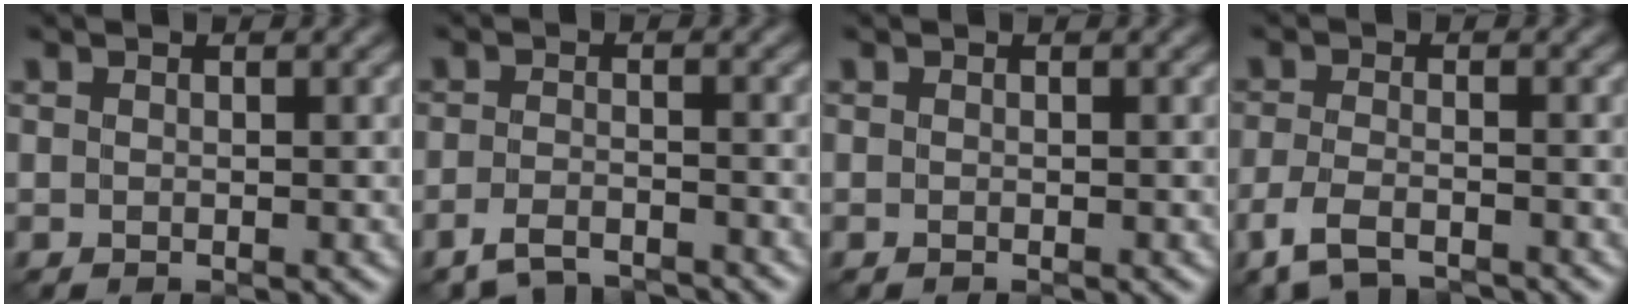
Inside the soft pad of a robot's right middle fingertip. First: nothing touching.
{"total": 4.1, "force": [-3.7, 1.1, 1.5], "torque": [-0.030, -0.006, -0.069]}
{"total": 0.0}
{"total": 4.3, "force": [-3.2, 1.4, 2.4], "torque": [-0.058, -0.010, -0.069]}